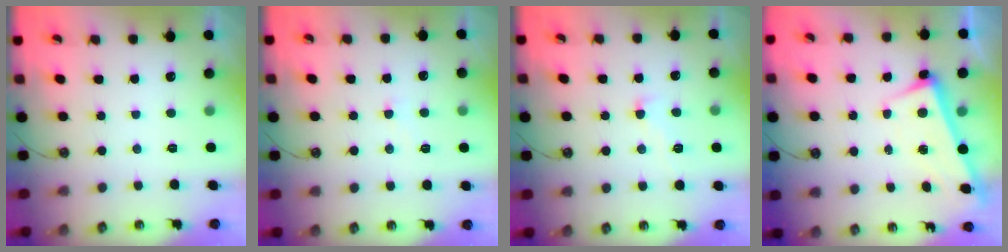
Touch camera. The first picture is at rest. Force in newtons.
{"total": 2.7, "press": 2.7, "slide": 0.5}
{"total": 0.7, "press": 0.0, "slide": 0.7}
{"total": 2.6, "press": 2.5, "slide": 0.7}